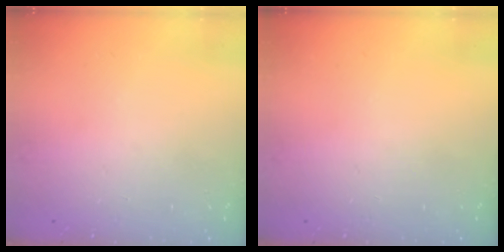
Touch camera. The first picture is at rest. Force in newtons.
{"total": 0.0}